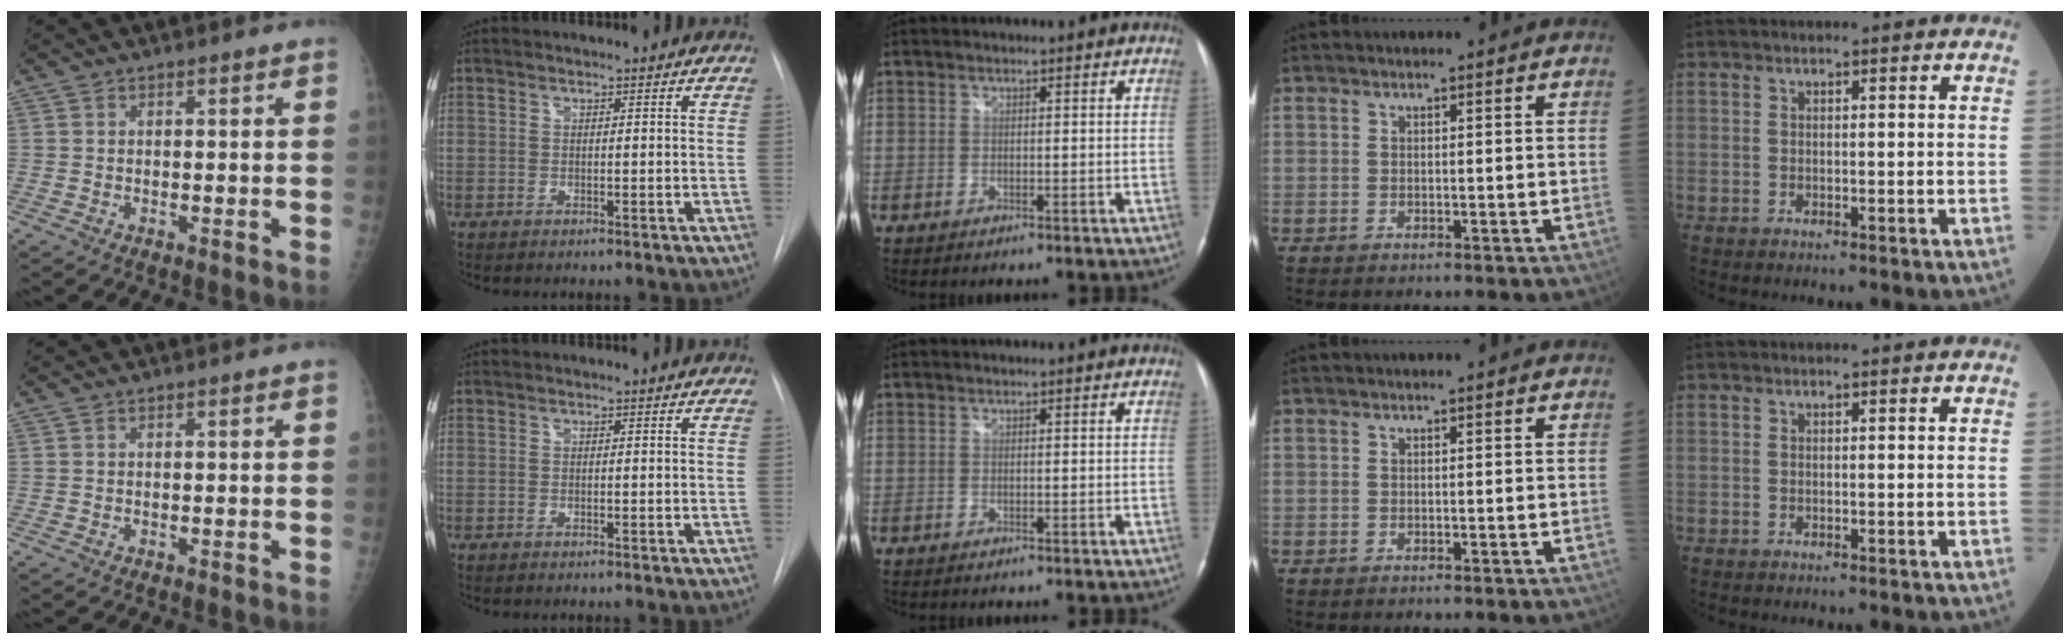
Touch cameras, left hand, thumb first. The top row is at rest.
{}